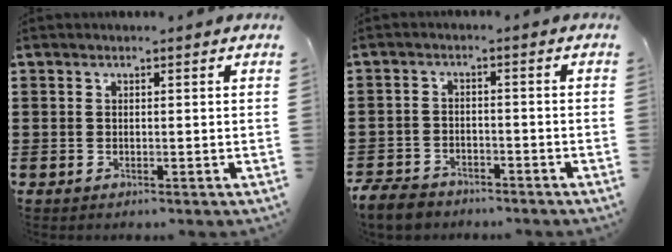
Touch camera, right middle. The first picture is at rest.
{"total": 4.3, "force": [-4.1, 1.3, 0.7], "torque": [-0.027, -0.001, -0.088]}